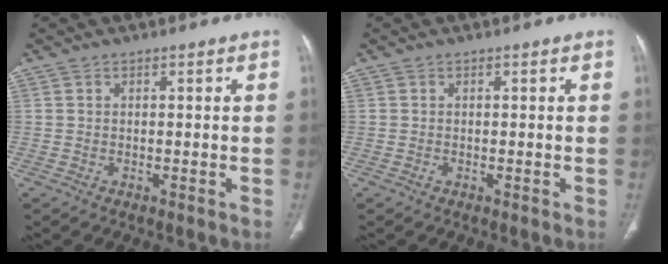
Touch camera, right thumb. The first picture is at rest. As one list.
[{"total": 0.0}]